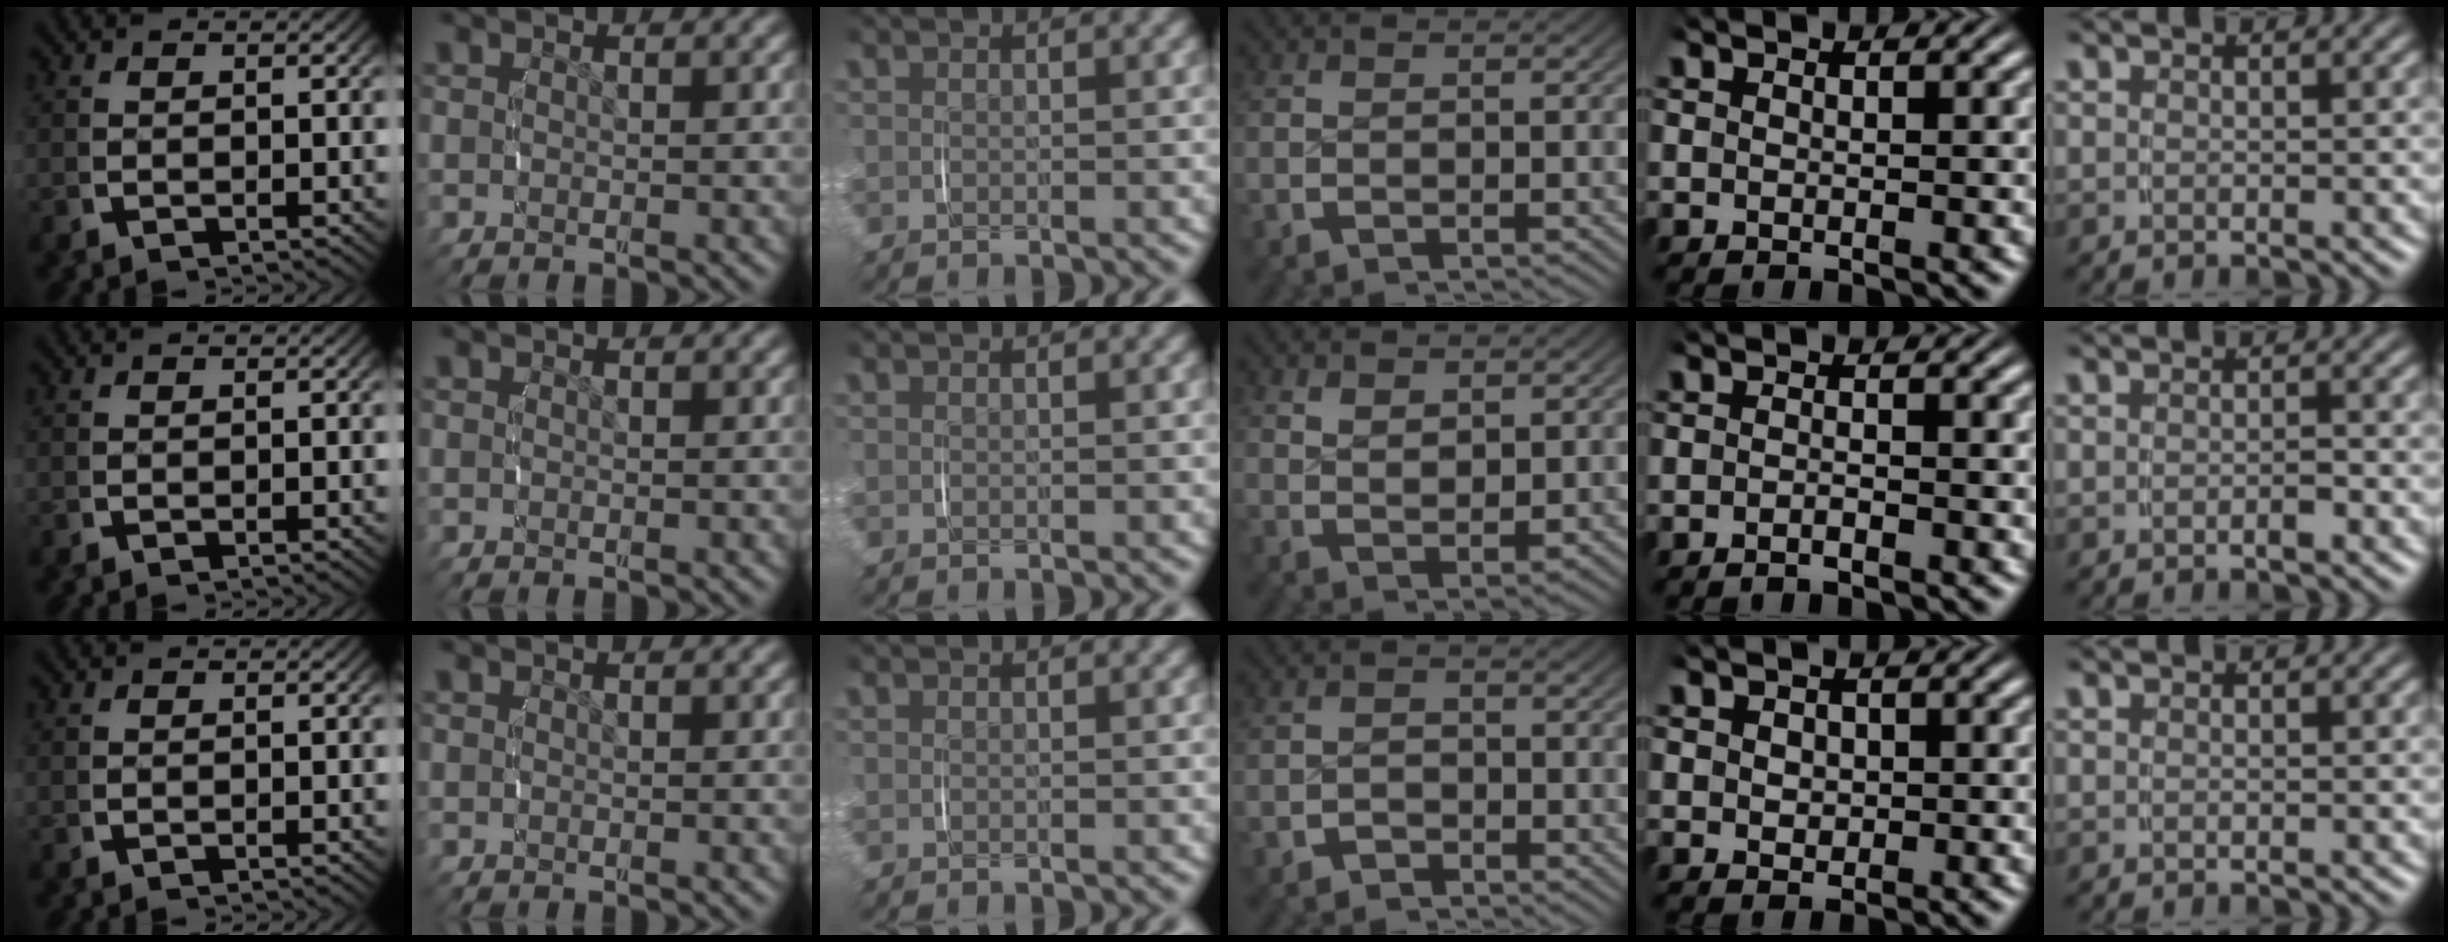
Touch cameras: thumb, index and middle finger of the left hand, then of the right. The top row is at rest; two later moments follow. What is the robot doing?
{"motion": "lift_and_place", "object": "pen bag"}